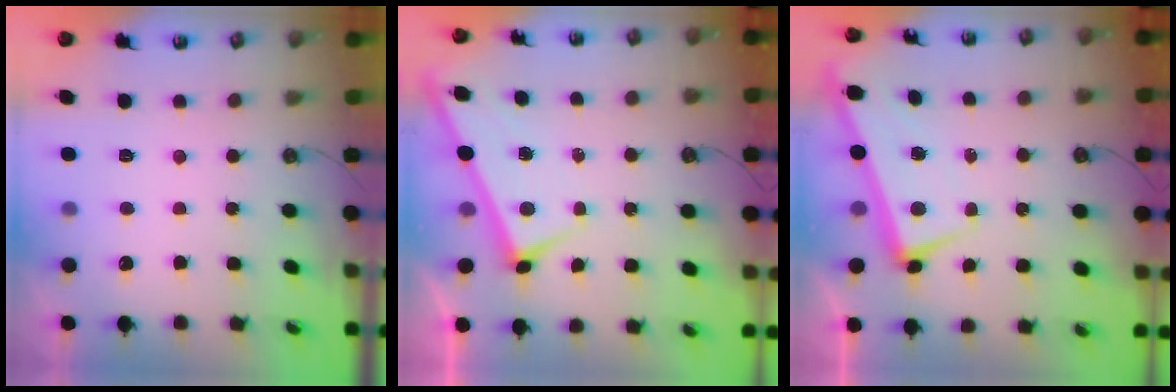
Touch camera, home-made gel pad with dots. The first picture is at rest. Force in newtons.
{"total": 1.8, "press": 1.8, "slide": 0.1}
{"total": 1.5, "press": 0.5, "slide": 1.5}